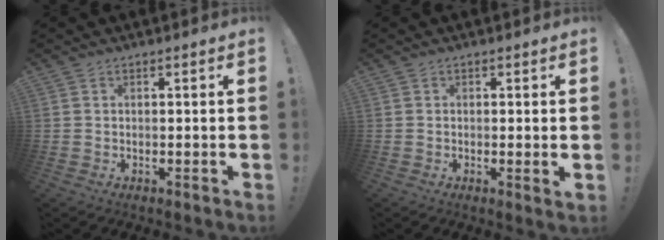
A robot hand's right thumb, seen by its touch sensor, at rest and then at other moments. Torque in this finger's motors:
{"motor_torque": [0.06, -0.10, -0.06, -0.10, 0.09]}